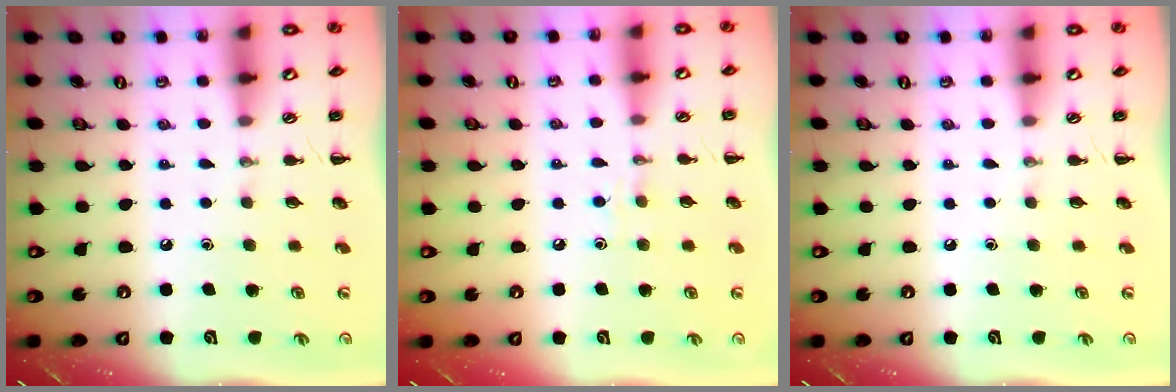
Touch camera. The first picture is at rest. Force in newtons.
{"total": 3.6, "press": 3.5, "slide": 1.0}
{"total": 0.0}